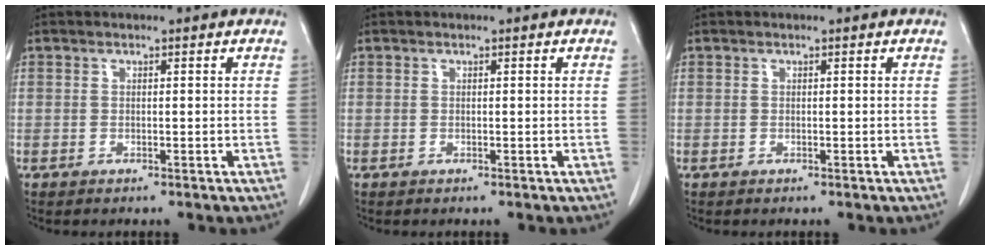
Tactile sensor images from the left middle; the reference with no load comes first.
{"total": 0.0}
{"total": 0.0}